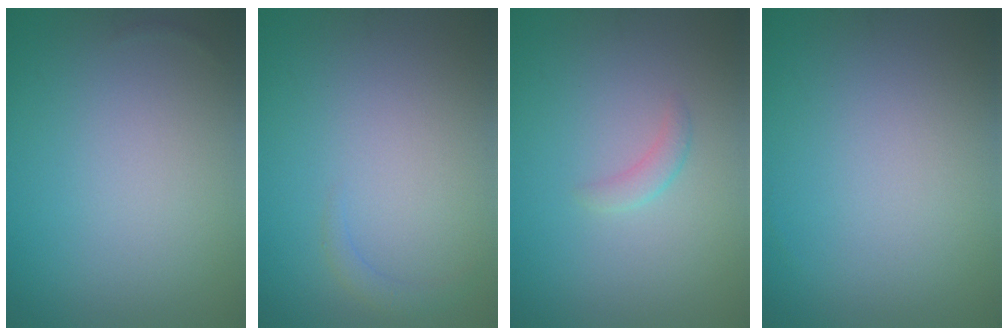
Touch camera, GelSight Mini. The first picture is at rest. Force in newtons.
{"total": 1.0, "press": 1.0, "slide": 0.2}
{"total": 1.2, "press": 1.2, "slide": 0.1}
{"total": 0.0}